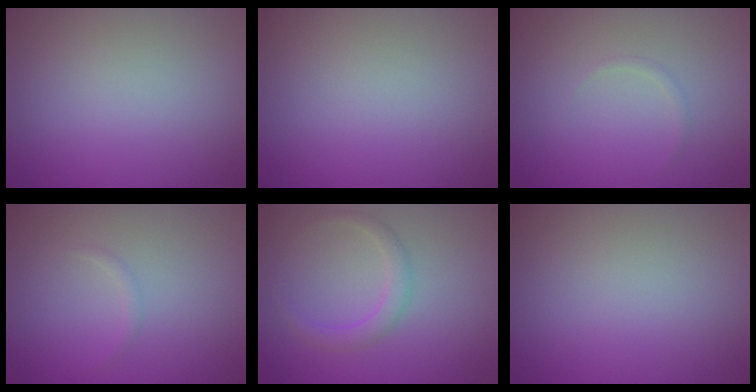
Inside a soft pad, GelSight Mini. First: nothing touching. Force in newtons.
{"total": 0.0}
{"total": 0.5, "press": 0.5, "slide": 0.0}
{"total": 0.6, "press": 0.6, "slide": 0.0}
{"total": 1.9, "press": 1.9, "slide": 0.2}
{"total": 0.0}